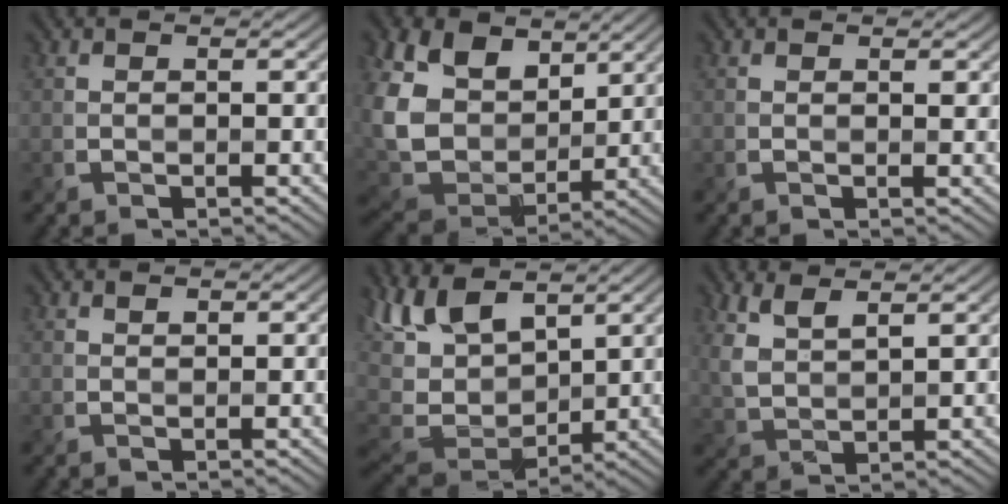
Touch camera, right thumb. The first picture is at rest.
{"total": 13.9, "force": [4.3, 10.3, 8.3], "torque": [-0.239, 0.006, 0.093]}
{"total": 0.7, "force": [0.5, 0.3, 0.3], "torque": [-0.008, -0.002, 0.010]}
{"total": 0.6, "force": [0.5, 0.1, 0.3], "torque": [-0.005, -0.001, 0.011]}
{"total": 11.3, "force": [4.4, 5.7, 8.7], "torque": [-0.220, 0.010, 0.078]}
{"total": 4.5, "force": [3.1, 1.3, 3.0], "torque": [-0.080, 0.001, 0.068]}